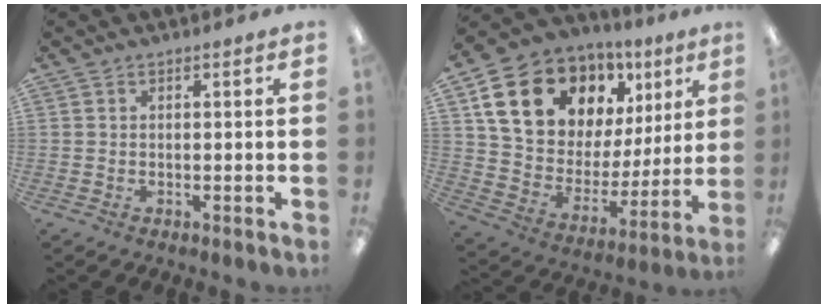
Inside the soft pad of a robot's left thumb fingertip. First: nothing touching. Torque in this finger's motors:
{"motor_torque": [1.75, 2.24, 1.39, -1.38, 0.20]}